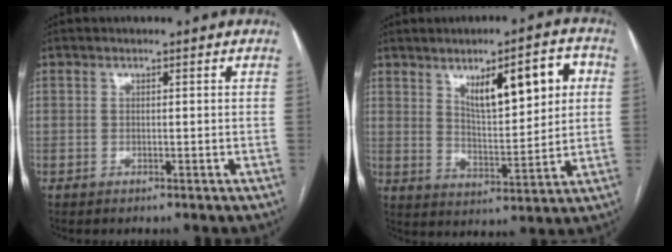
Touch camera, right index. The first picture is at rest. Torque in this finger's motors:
{"motor_torque": [0.45, 0.10, 0.32, 0.09]}